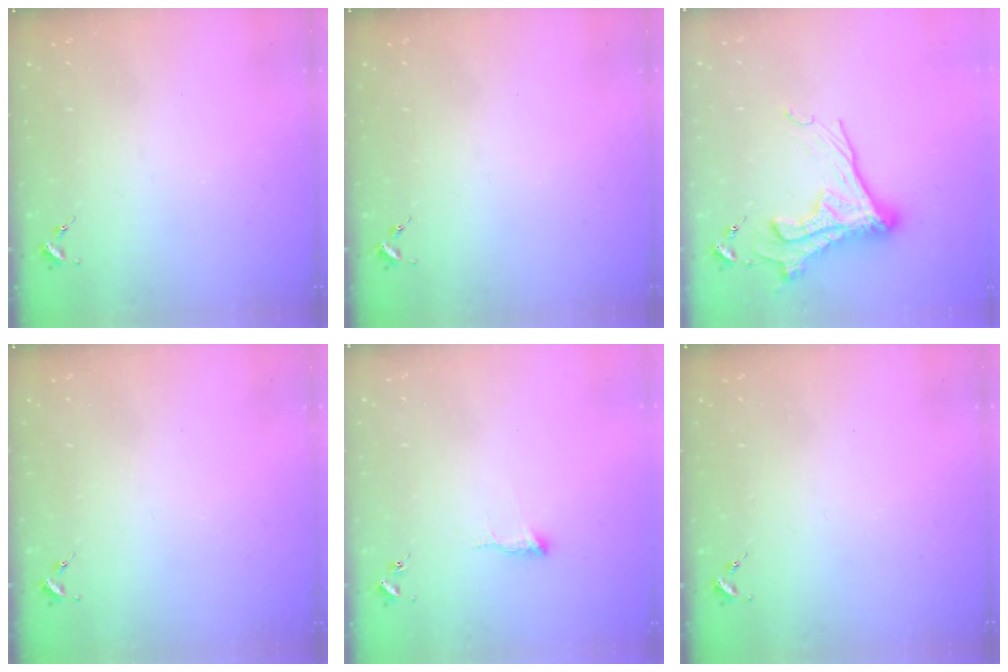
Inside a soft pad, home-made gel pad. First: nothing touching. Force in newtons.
{"total": 0.0}
{"total": 17.0, "press": 16.9, "slide": 1.4}
{"total": 0.0}
{"total": 7.5, "press": 7.5, "slide": 0.7}
{"total": 0.0}